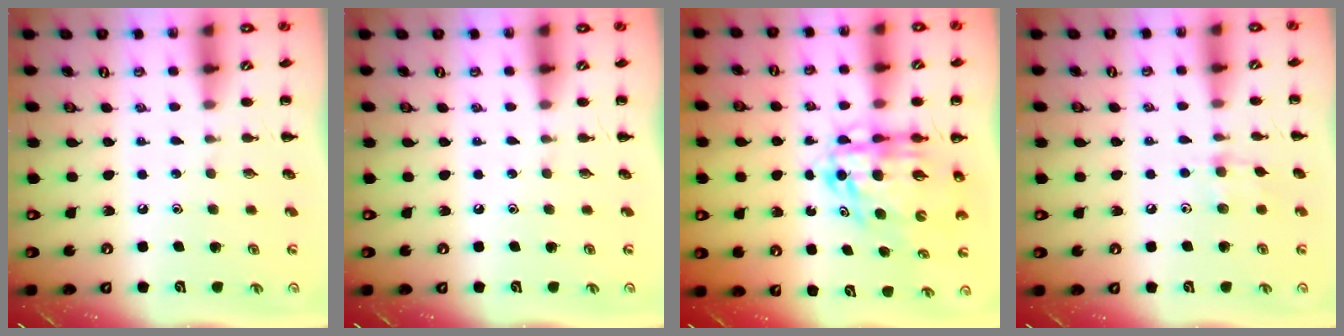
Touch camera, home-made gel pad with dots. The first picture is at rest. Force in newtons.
{"total": 0.0}
{"total": 11.6, "press": 11.1, "slide": 3.2}
{"total": 4.3, "press": 4.2, "slide": 1.2}